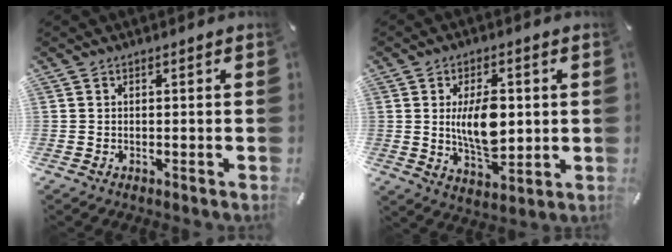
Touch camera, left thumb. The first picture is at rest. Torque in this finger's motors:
{"motor_torque": [0.36, 0.36, 0.77, 0.12, 0.18]}